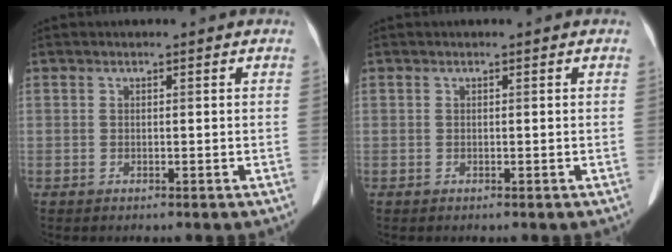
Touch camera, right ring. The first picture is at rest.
{"total": 0.0}